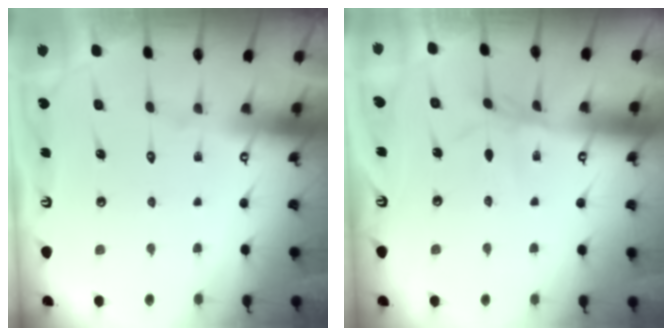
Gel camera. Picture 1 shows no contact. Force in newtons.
{"total": 3.7, "press": 3.6, "slide": 0.4}